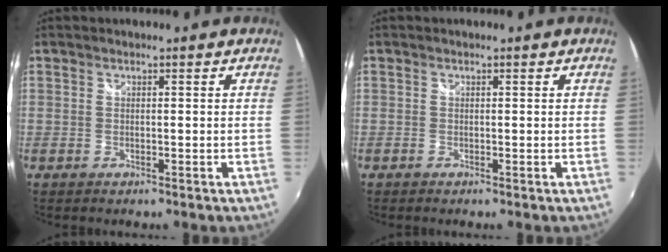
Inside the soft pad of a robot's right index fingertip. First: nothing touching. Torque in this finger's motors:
{"motor_torque": [0.00, 0.00, 0.00, -0.02]}